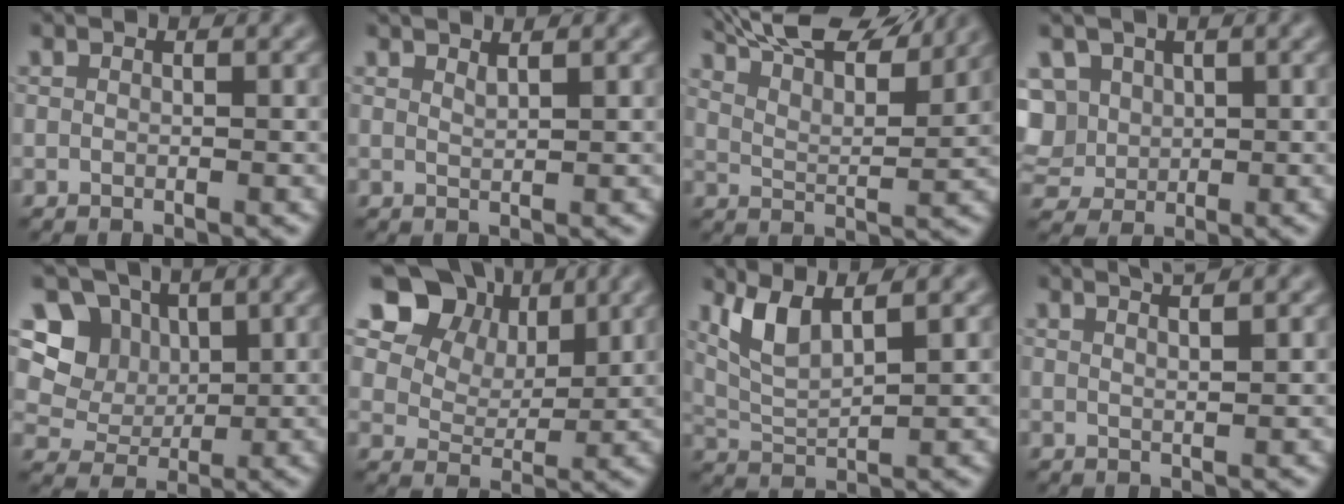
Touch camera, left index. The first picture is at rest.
{"total": 1.2, "force": [1.0, 0.2, 0.6], "torque": [-0.003, 0.001, 0.014]}
{"total": 13.1, "force": [10.4, 3.7, 7.0], "torque": [-0.108, 0.026, 0.127]}
{"total": 8.0, "force": [2.2, 6.5, 4.2], "torque": [-0.092, 0.028, 0.024]}
{"total": 7.0, "force": [3.0, 5.4, 3.2], "torque": [-0.062, 0.000, 0.049]}
{"total": 10.4, "force": [5.6, 7.3, 4.9], "torque": [-0.095, 0.002, 0.111]}
{"total": 4.1, "force": [2.5, 1.1, 3.1], "torque": [-0.070, 0.002, 0.056]}
{"total": 3.3, "force": [2.2, 1.1, 2.2], "torque": [-0.005, 0.016, -0.001]}